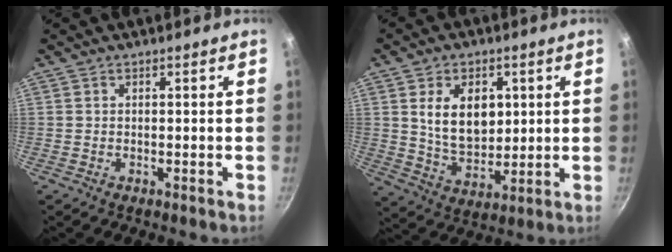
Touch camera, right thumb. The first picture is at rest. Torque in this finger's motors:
{"motor_torque": [-0.80, 1.32, 0.32, 0.39, 0.10]}